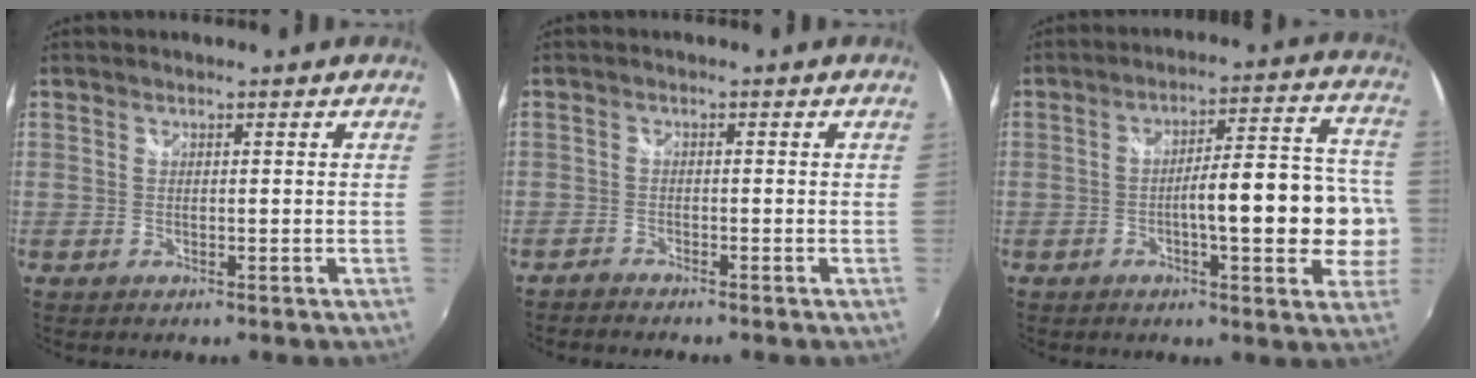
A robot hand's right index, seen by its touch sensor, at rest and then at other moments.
{"total": 2.3, "force": [-1.4, -1.7, -0.7], "torque": [0.007, -0.011, -0.030]}
{"total": 14.6, "force": [-3.1, 3.3, 13.8], "torque": [-0.191, 0.017, -0.042]}